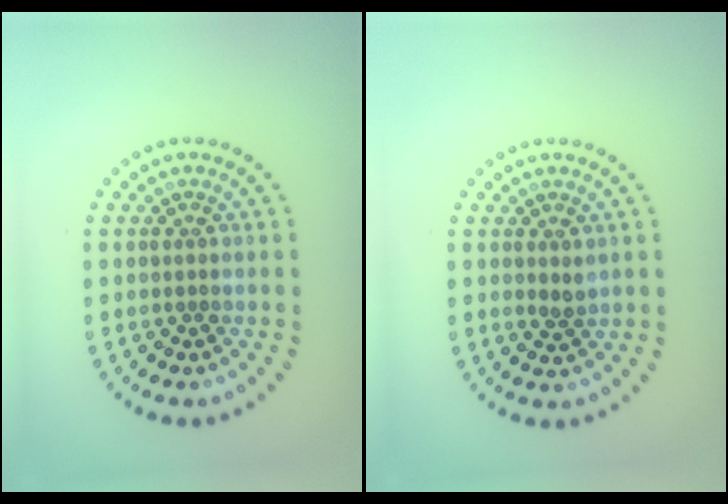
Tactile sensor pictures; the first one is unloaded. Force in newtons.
{"total": 0.9, "press": 0.8, "slide": 0.4}